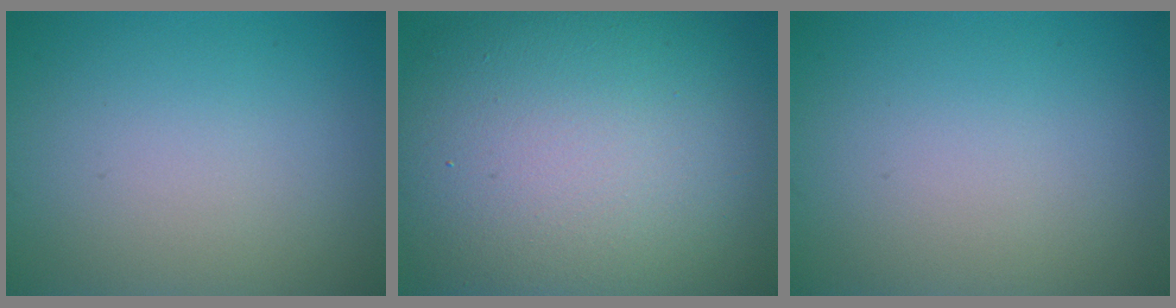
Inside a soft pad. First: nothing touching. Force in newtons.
{"total": 16.0, "press": 15.9, "slide": 1.5}
{"total": 0.0}